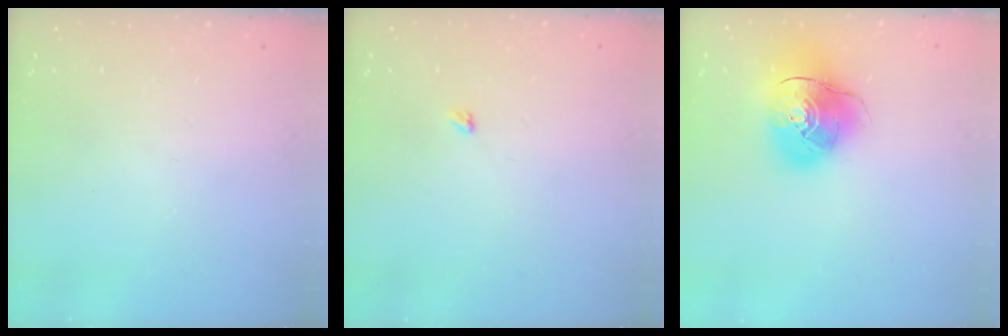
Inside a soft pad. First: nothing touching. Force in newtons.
{"total": 2.4, "press": 2.4, "slide": 0.4}
{"total": 14.0, "press": 13.8, "slide": 2.4}